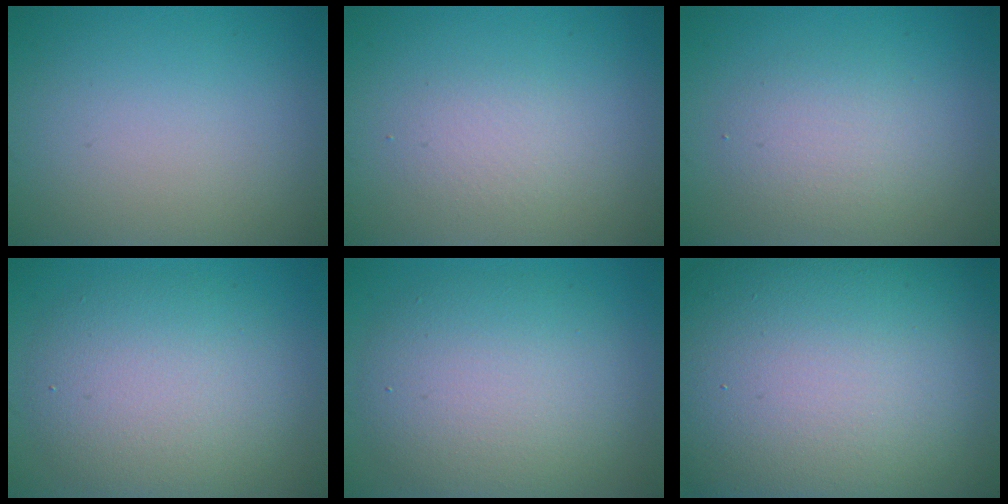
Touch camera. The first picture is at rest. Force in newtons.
{"total": 1.7, "press": 1.7, "slide": 0.1}
{"total": 2.7, "press": 2.7, "slide": 0.1}
{"total": 6.5, "press": 6.5, "slide": 0.5}
{"total": 7.1, "press": 7.1, "slide": 0.1}
{"total": 23.6, "press": 23.5, "slide": 1.6}